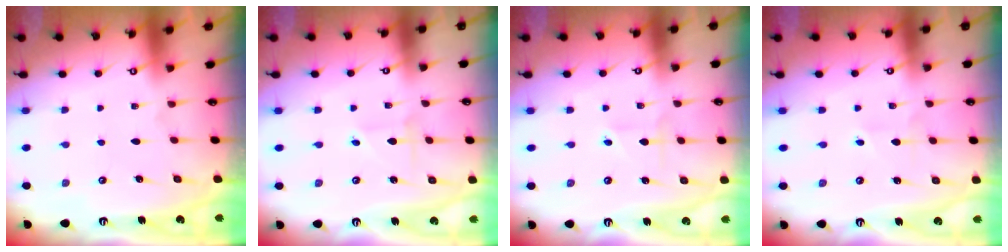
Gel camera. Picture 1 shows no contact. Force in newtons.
{"total": 0.7, "press": 0.7, "slide": 0.0}
{"total": 1.9, "press": 1.8, "slide": 0.4}
{"total": 1.7, "press": 1.7, "slide": 0.2}